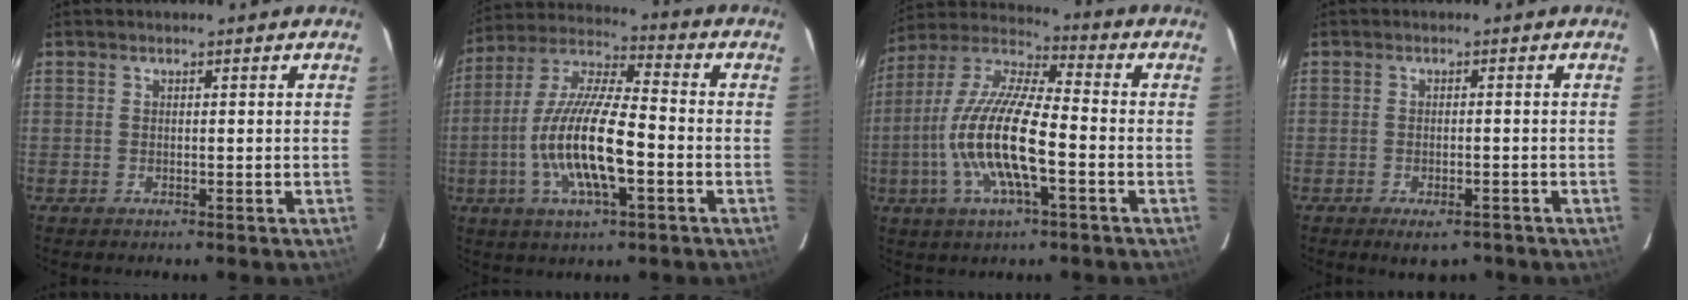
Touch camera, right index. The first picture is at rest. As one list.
[{"total": 15.9, "force": [-4.3, 4.1, 14.8], "torque": [-0.297, -0.007, -0.082]}, {"total": 16.5, "force": [-4.2, 4.1, 15.5], "torque": [-0.309, -0.007, -0.087]}, {"total": 4.5, "force": [-3.2, 1.9, 2.6], "torque": [-0.049, -0.008, -0.042]}]